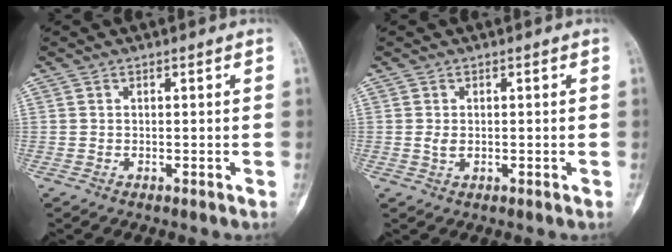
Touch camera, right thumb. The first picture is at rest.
{"total": 1.5, "force": [0.0, 1.0, 1.1], "torque": [-0.020, 0.000, 0.001]}